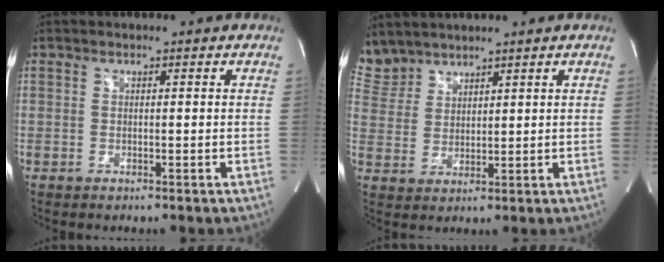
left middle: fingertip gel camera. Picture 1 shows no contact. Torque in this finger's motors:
{"motor_torque": [-0.11, -0.14, -0.09, -0.06]}